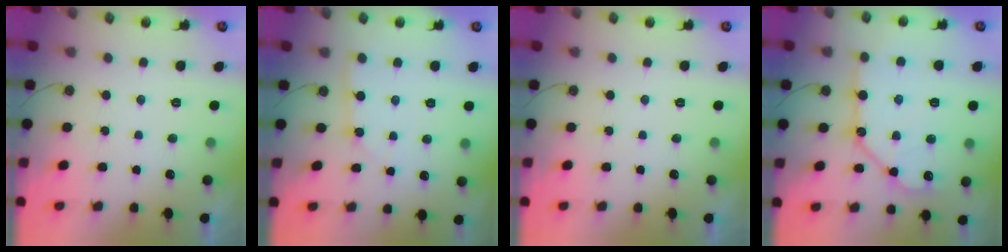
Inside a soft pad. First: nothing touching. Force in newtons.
{"total": 1.8, "press": 1.8, "slide": 0.2}
{"total": 0.0}
{"total": 13.3, "press": 13.3, "slide": 1.0}